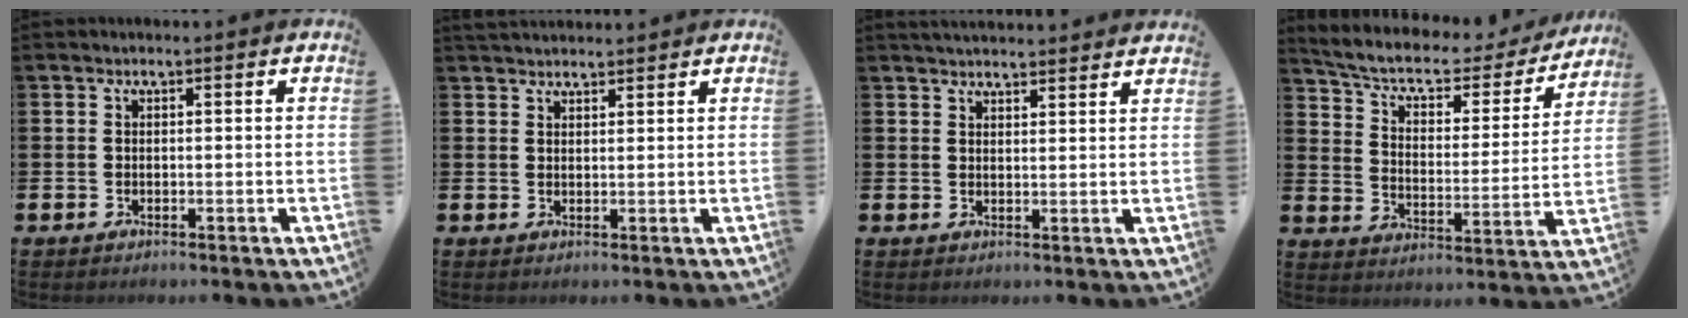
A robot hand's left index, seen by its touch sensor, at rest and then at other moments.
{"total": 2.3, "force": [2.3, 0.5, 0.2], "torque": [0.003, -0.008, 0.040]}
{"total": 3.2, "force": [3.2, 0.1, 0.1], "torque": [-0.005, -0.018, 0.059]}
{"total": 6.6, "force": [5.5, 2.3, 2.8], "torque": [-0.077, -0.041, 0.086]}